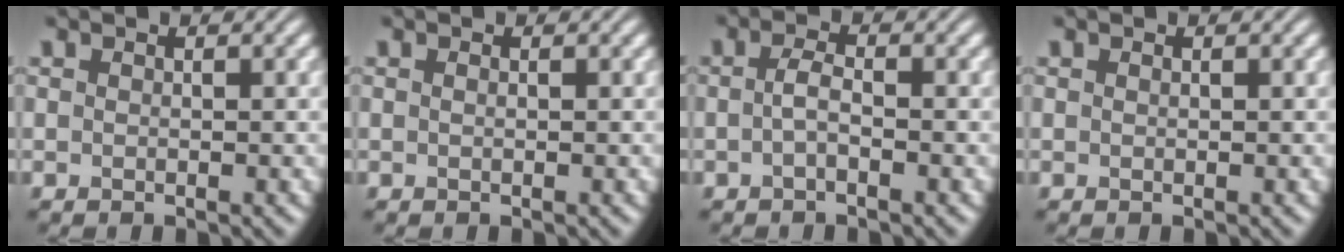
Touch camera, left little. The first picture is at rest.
{"total": 0.0}
{"total": 1.5, "force": [-0.4, 0.4, 1.4], "torque": [-0.032, 0.003, -0.012]}
{"total": 0.0}